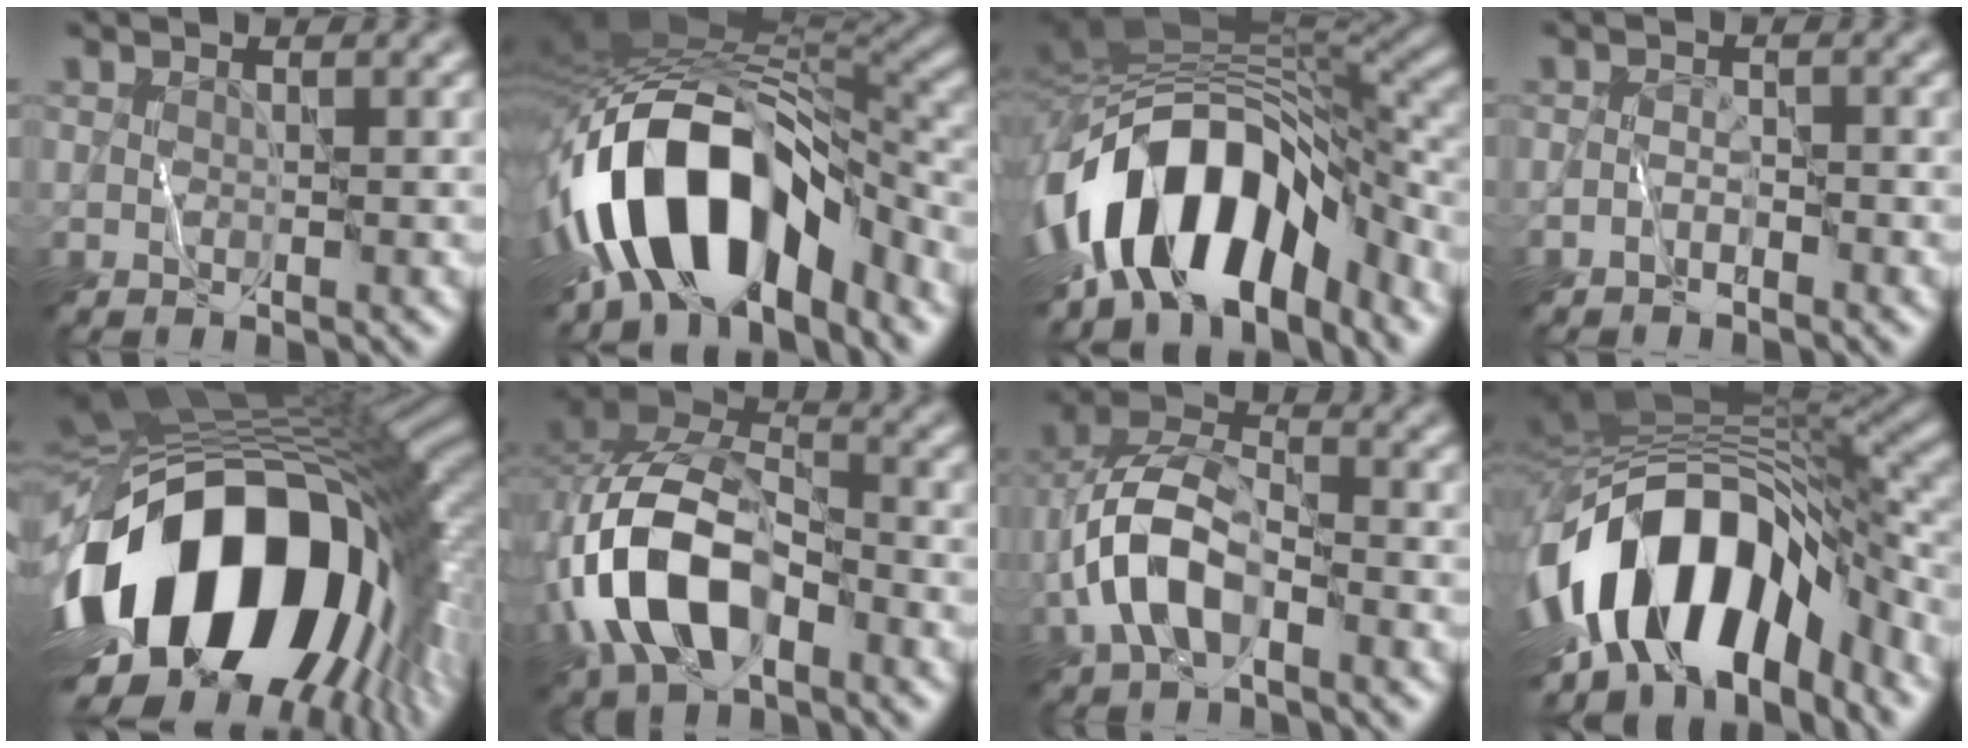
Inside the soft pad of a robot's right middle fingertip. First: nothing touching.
{"total": 14.8, "force": [-6.0, 7.8, 11.0], "torque": [-0.182, 0.007, -0.102]}
{"total": 13.9, "force": [-6.1, 7.7, 9.8], "torque": [-0.158, 0.009, -0.110]}
{"total": 1.0, "force": [-0.9, 0.3, 0.3], "torque": [-0.005, 0.007, -0.021]}
{"total": 20.1, "force": [-3.6, 12.0, 15.7], "torque": [-0.306, -0.023, -0.061]}
{"total": 10.2, "force": [-3.4, 6.0, 7.5], "torque": [-0.158, 0.006, -0.070]}
{"total": 6.6, "force": [-2.4, 3.5, 5.1], "torque": [-0.107, 0.012, -0.050]}
{"total": 15.0, "force": [-5.7, 8.4, 11.1], "torque": [-0.185, 0.007, -0.102]}